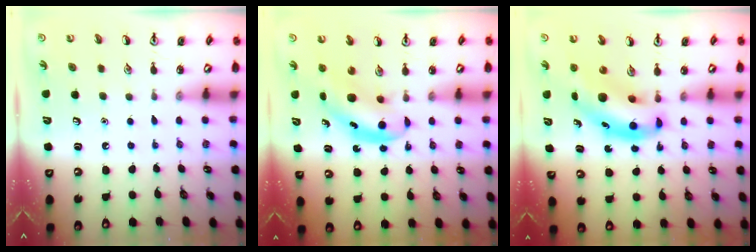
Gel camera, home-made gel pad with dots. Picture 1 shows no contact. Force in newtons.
{"total": 5.5, "press": 5.5, "slide": 0.7}
{"total": 9.1, "press": 8.8, "slide": 2.5}